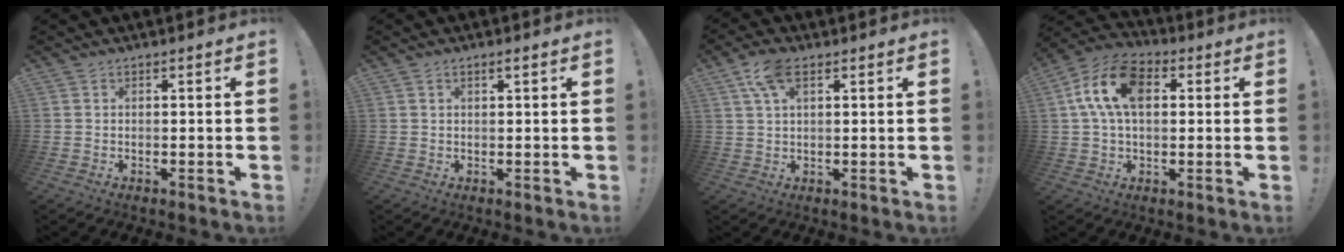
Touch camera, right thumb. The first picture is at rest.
{"total": 1.2, "force": [0.7, 0.3, 1.0], "torque": [-0.024, 0.003, 0.013]}
{"total": 7.1, "force": [3.2, 3.3, 5.4], "torque": [-0.102, 0.003, 0.062]}
{"total": 14.5, "force": [3.4, 9.2, 10.7], "torque": [-0.190, 0.010, 0.065]}